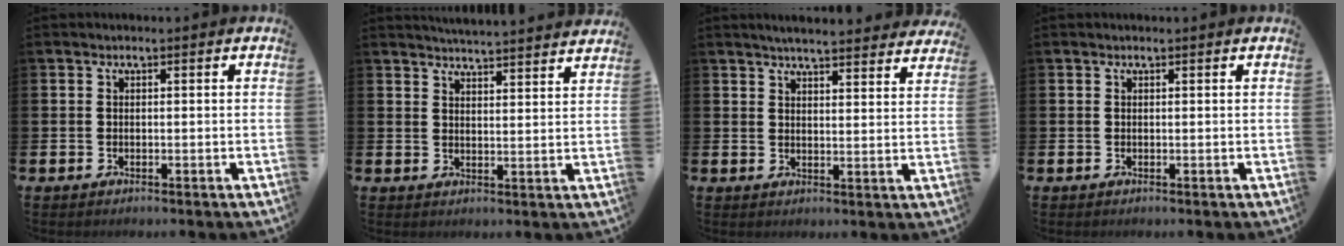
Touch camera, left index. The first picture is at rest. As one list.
[{"total": 4.7, "force": [4.7, -0.4, 0.2], "torque": [-0.010, -0.032, 0.083]}, {"total": 4.7, "force": [4.6, 0.0, 1.0], "torque": [-0.028, -0.024, 0.082]}, {"total": 0.0}]